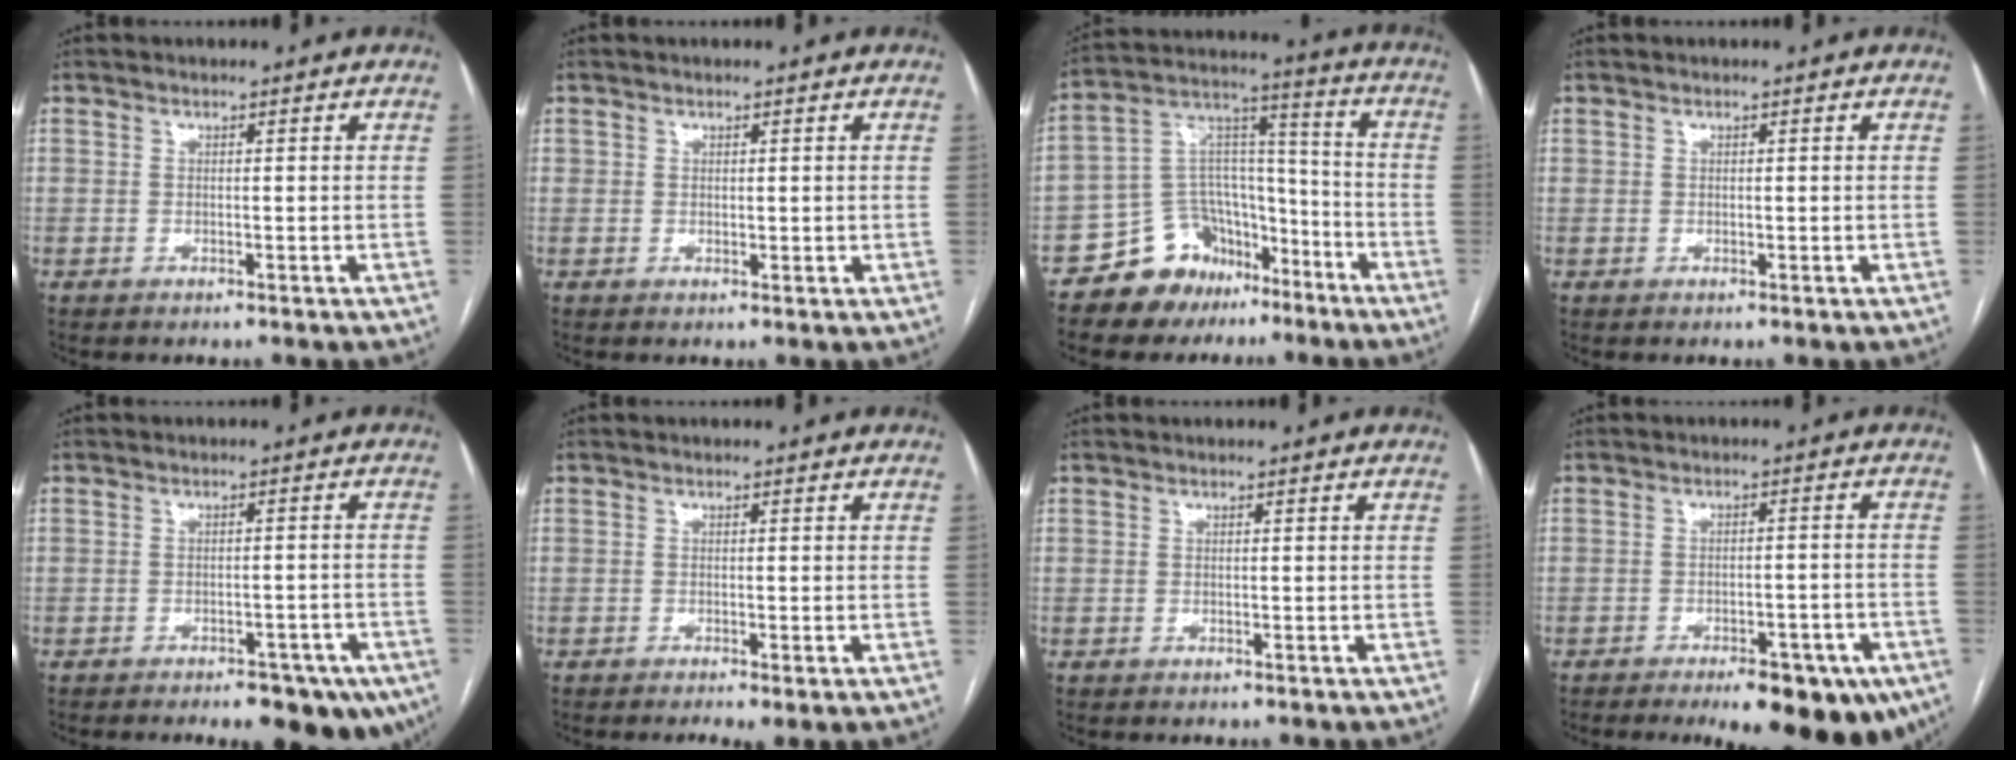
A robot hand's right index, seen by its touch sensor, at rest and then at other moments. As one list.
[{"total": 1.2, "force": [0.5, 1.0, 0.5], "torque": [0.000, -0.005, 0.008]}, {"total": 13.7, "force": [-9.1, 9.3, 4.1], "torque": [-0.068, 0.082, -0.146]}, {"total": 0.5, "force": [0.4, 0.3, 0.2], "torque": [0.004, -0.002, 0.005]}, {"total": 10.0, "force": [-6.9, 4.0, 6.2], "torque": [-0.054, 0.009, -0.090]}, {"total": 2.5, "force": [-1.0, 0.6, 2.2], "torque": [-0.038, -0.008, -0.010]}, {"total": 0.0}, {"total": 13.5, "force": [-8.8, 5.2, 8.8], "torque": [-0.070, 0.008, -0.113]}]